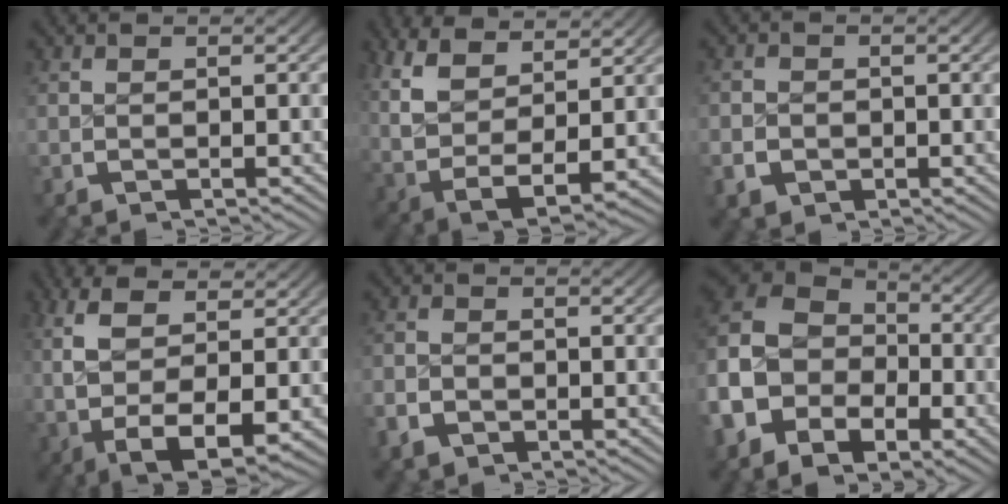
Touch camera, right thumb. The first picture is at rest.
{"total": 10.2, "force": [0.5, 6.9, 7.4], "torque": [-0.190, -0.054, 0.041]}
{"total": 3.0, "force": [-0.9, 2.6, 1.1], "torque": [-0.023, -0.009, -0.014]}
{"total": 10.7, "force": [-0.9, 6.4, 8.4], "torque": [-0.195, -0.051, 0.018]}
{"total": 2.6, "force": [-1.1, 2.1, 1.0], "torque": [-0.023, -0.004, -0.021]}
{"total": 14.2, "force": [0.5, 11.2, 8.8], "torque": [-0.200, -0.027, 0.012]}